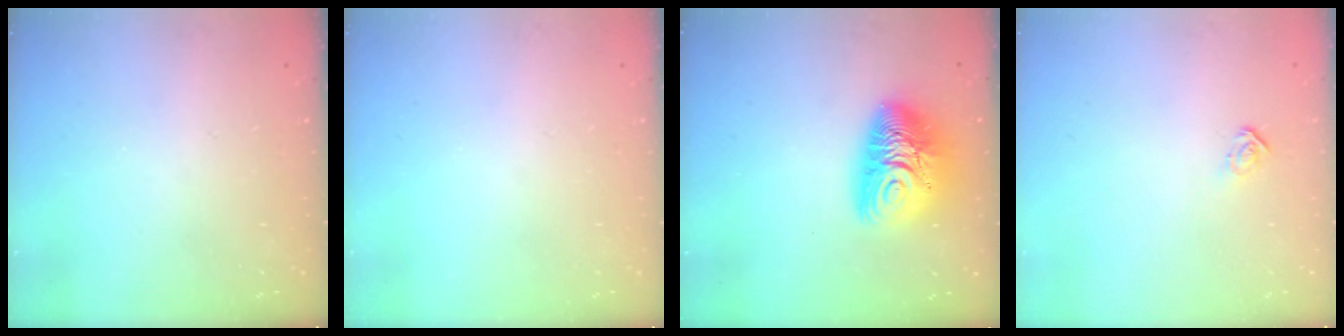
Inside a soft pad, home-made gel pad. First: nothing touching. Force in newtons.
{"total": 0.0}
{"total": 15.7, "press": 15.6, "slide": 1.7}
{"total": 3.9, "press": 3.9, "slide": 0.2}